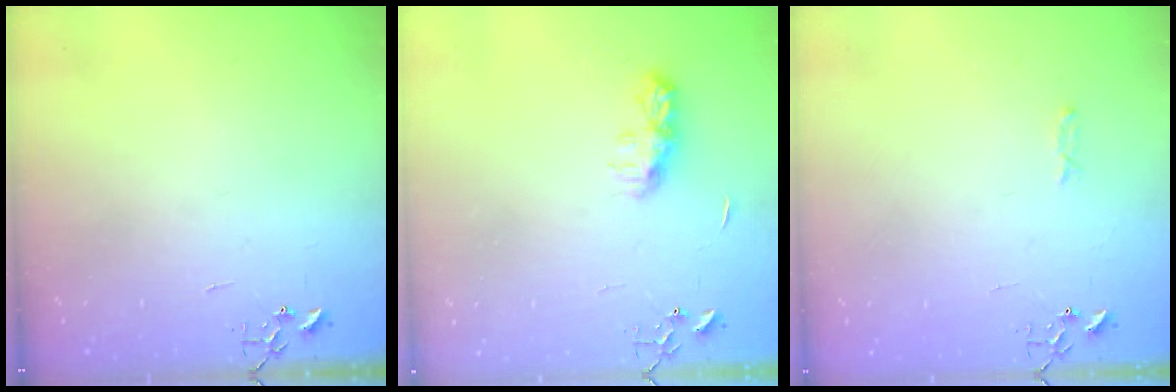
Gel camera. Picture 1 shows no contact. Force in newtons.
{"total": 7.8, "press": 7.8, "slide": 0.4}
{"total": 3.3, "press": 3.3, "slide": 0.4}